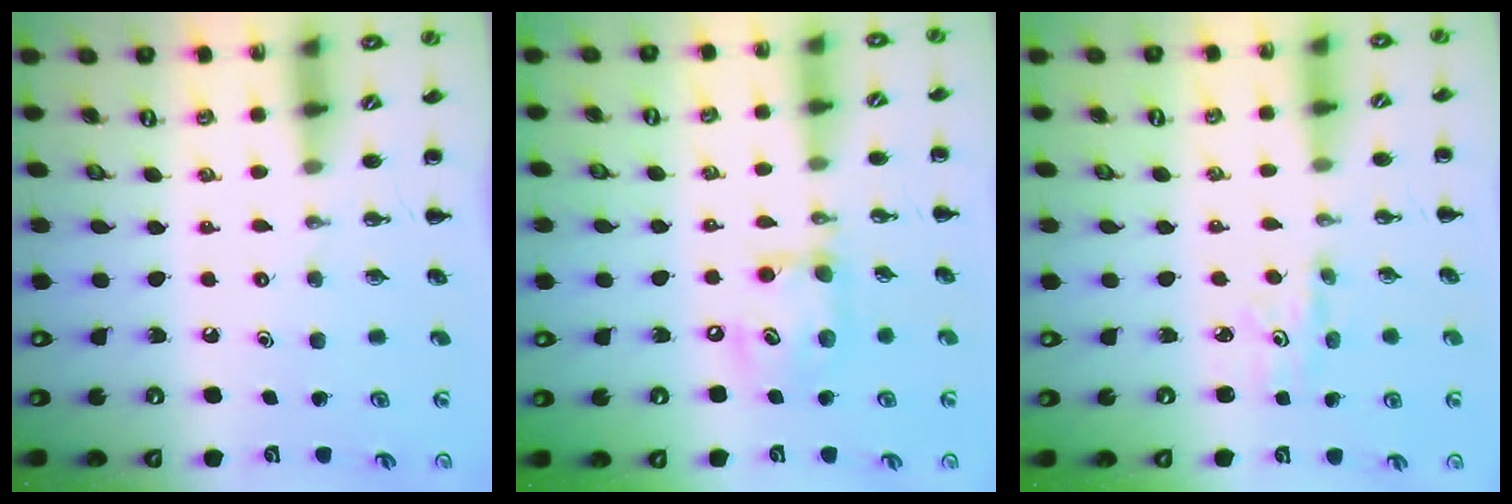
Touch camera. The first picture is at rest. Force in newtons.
{"total": 11.5, "press": 11.3, "slide": 1.8}
{"total": 2.6, "press": 2.4, "slide": 0.9}